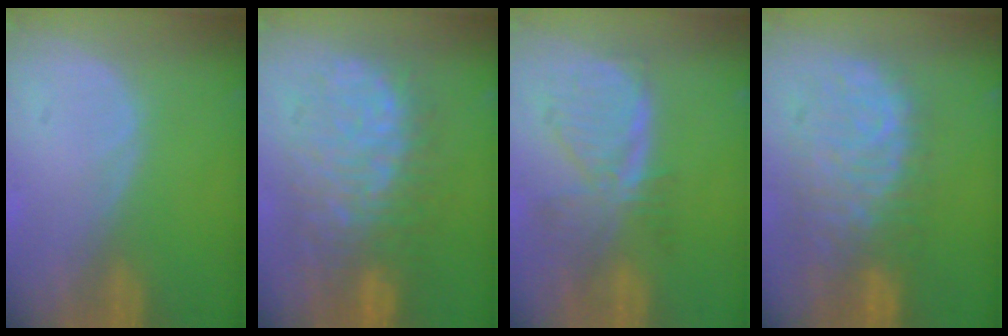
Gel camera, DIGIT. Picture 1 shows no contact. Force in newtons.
{"total": 11.9, "press": 11.8, "slide": 1.4}
{"total": 8.1, "press": 7.0, "slide": 4.0}
{"total": 11.0, "press": 9.6, "slide": 5.5}